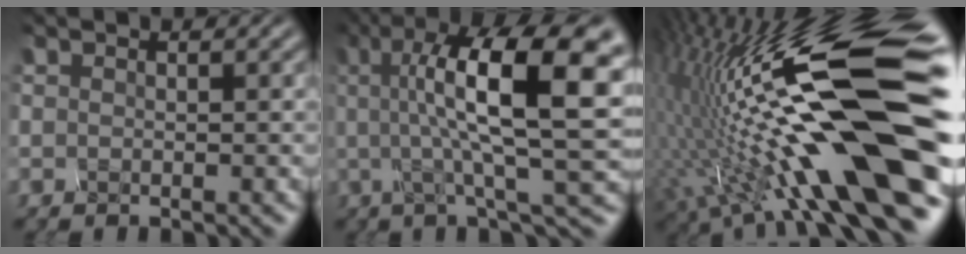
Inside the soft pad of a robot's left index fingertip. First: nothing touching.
{"total": 14.0, "force": [2.1, 3.7, 13.4], "torque": [-0.191, 0.012, 0.030]}
{"total": 19.9, "force": [-1.0, 5.0, 19.2], "torque": [-0.310, 0.014, -0.033]}